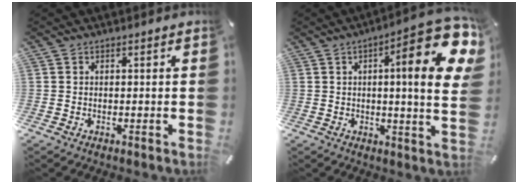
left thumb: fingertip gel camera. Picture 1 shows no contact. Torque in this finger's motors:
{"motor_torque": [2.26, 2.74, 1.52, -1.25, 0.33]}